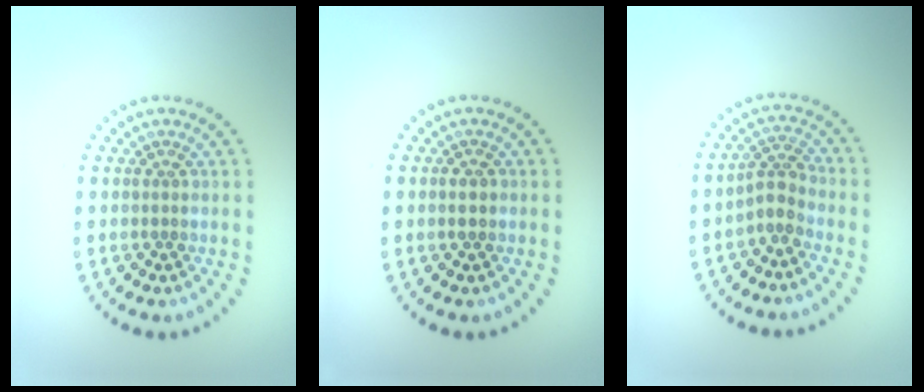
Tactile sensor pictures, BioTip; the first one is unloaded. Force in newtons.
{"total": 0.9, "press": 0.9, "slide": 0.0}
{"total": 2.3, "press": 1.7, "slide": 1.6}